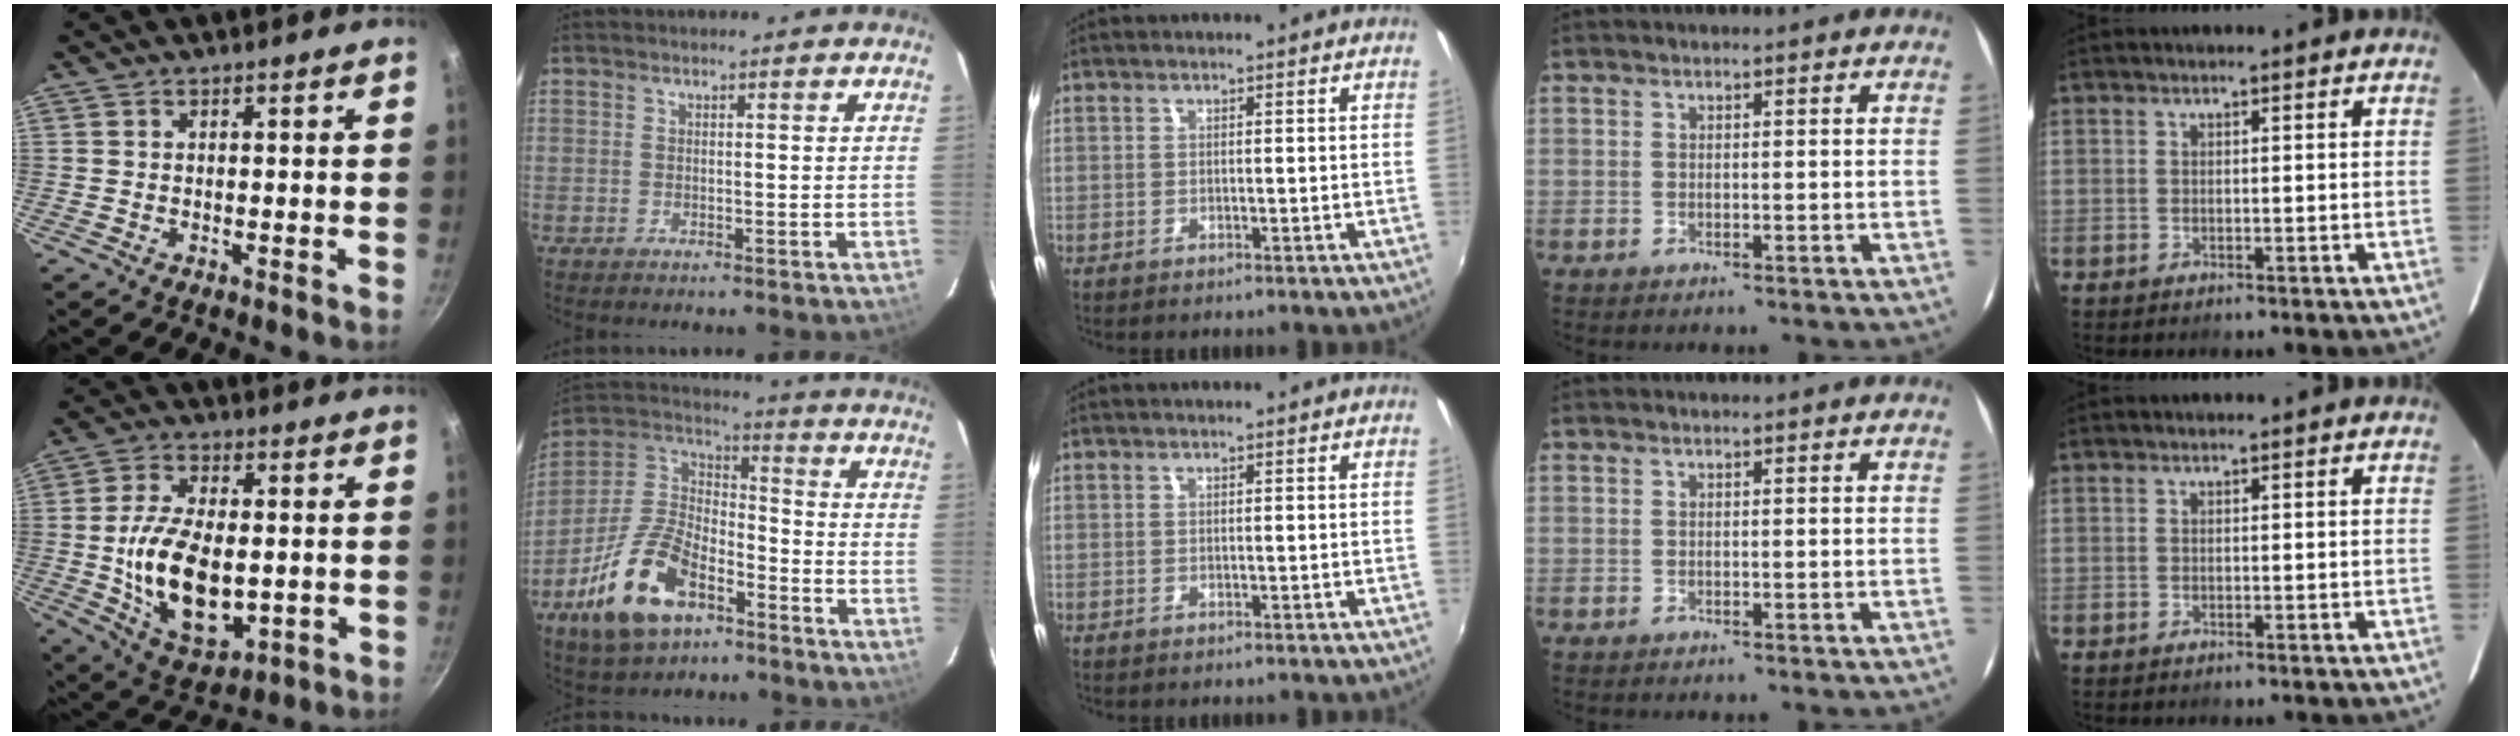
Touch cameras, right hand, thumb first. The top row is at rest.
{"thumb": {"total": 17.1, "force": [-1.3, 9.6, 14.1], "torque": [-0.238, -0.002, -0.010]}, "index": {"total": 18.2, "force": [-9.8, 9.4, 12.2], "torque": [-0.264, 0.001, -0.176]}}